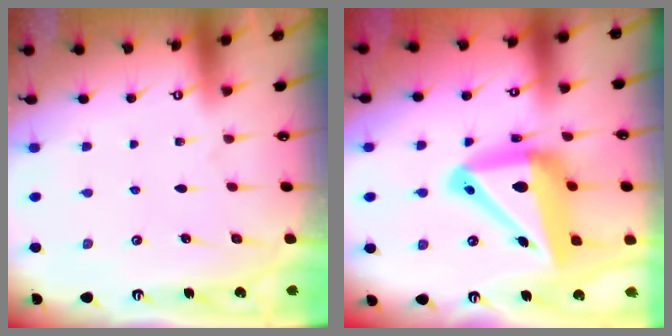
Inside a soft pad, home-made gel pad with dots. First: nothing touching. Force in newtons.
{"total": 21.1, "press": 21.0, "slide": 2.4}